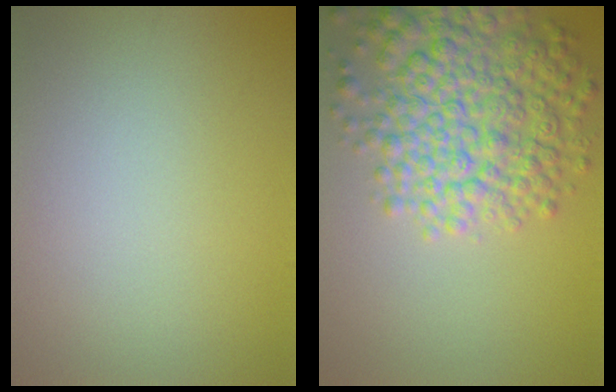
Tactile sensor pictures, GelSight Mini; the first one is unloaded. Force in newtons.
{"total": 8.0, "press": 8.0, "slide": 0.2}